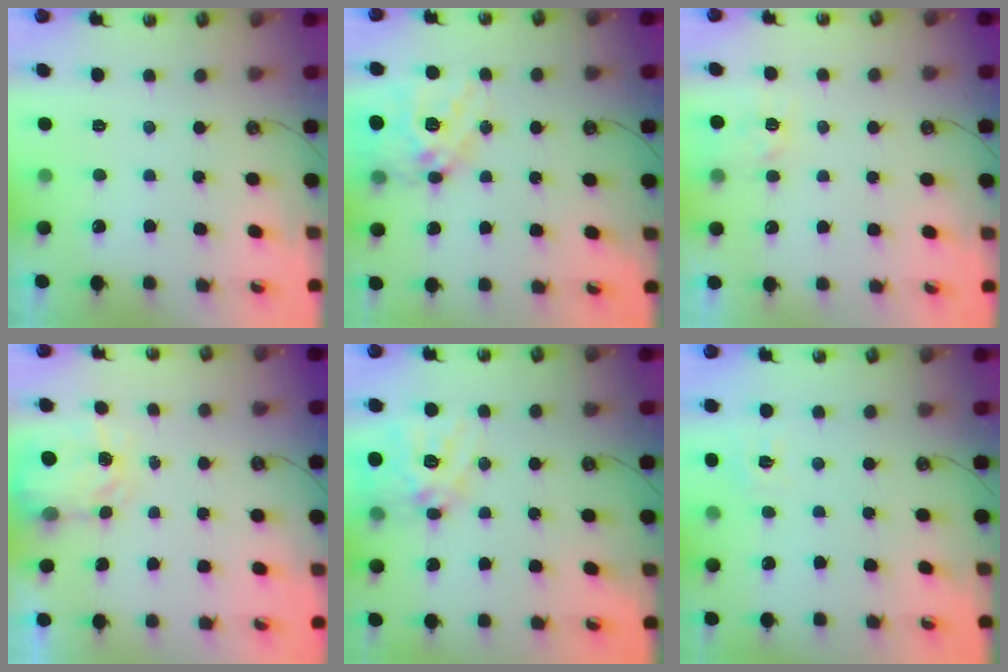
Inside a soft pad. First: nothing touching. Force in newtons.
{"total": 17.8, "press": 17.7, "slide": 1.7}
{"total": 4.8, "press": 4.7, "slide": 0.5}
{"total": 3.6, "press": 3.6, "slide": 0.6}
{"total": 15.1, "press": 15.1, "slide": 1.3}
{"total": 5.5, "press": 5.5, "slide": 0.6}